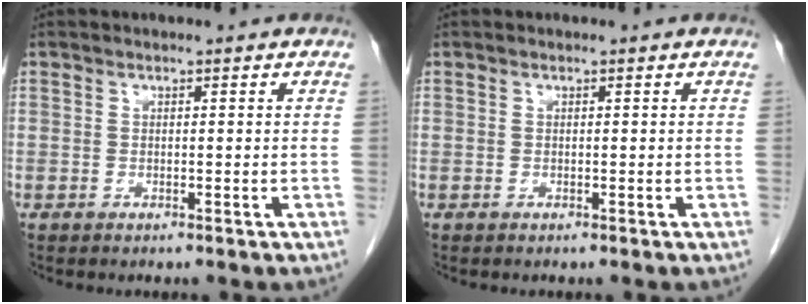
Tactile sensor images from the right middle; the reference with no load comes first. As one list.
[{"total": 0.0}]